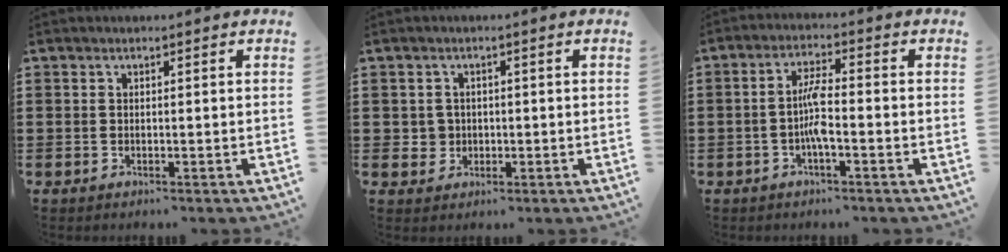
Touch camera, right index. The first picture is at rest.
{"total": 2.2, "force": [-0.1, 2.2, 0.5], "torque": [-0.018, 0.008, -0.005]}
{"total": 4.8, "force": [-1.2, 1.1, 4.6], "torque": [-0.096, 0.003, -0.029]}